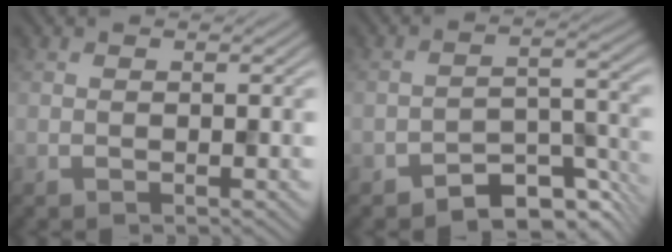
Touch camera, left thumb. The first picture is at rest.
{"total": 5.9, "force": [-4.5, 2.5, 2.9], "torque": [-0.037, 0.001, -0.078]}